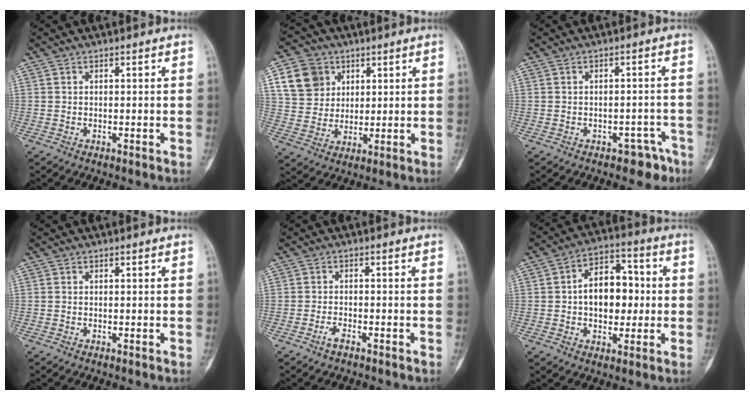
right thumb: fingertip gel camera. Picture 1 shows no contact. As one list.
[{"total": 10.5, "force": [4.0, 9.0, 3.7], "torque": [-0.042, -0.005, 0.077]}, {"total": 4.3, "force": [-3.1, 2.6, 1.3], "torque": [0.000, 0.033, -0.035]}, {"total": 0.0}, {"total": 1.7, "force": [-1.3, 0.5, 1.0], "torque": [-0.025, 0.008, -0.027]}, {"total": 12.3, "force": [0.2, 8.2, 9.2], "torque": [-0.101, 0.026, -0.001]}]